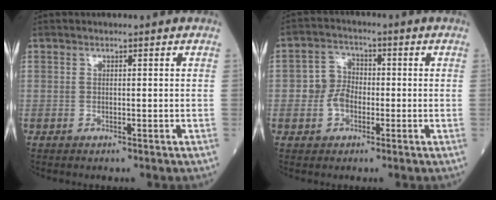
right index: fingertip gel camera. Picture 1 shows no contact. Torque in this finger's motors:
{"motor_torque": [0.31, -0.27, 0.04, 0.02]}